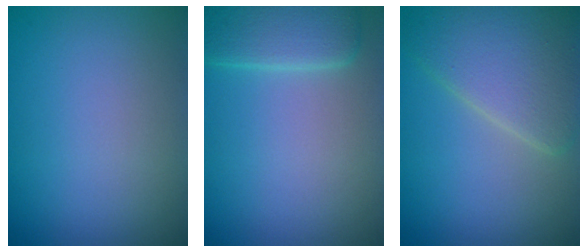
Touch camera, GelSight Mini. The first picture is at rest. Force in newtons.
{"total": 3.4, "press": 2.9, "slide": 1.8}
{"total": 6.0, "press": 6.0, "slide": 0.2}